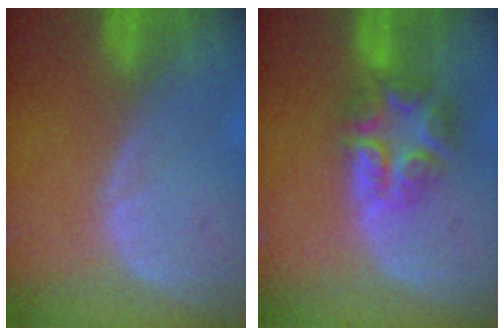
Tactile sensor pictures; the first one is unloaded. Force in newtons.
{"total": 7.7, "press": 6.7, "slide": 3.7}